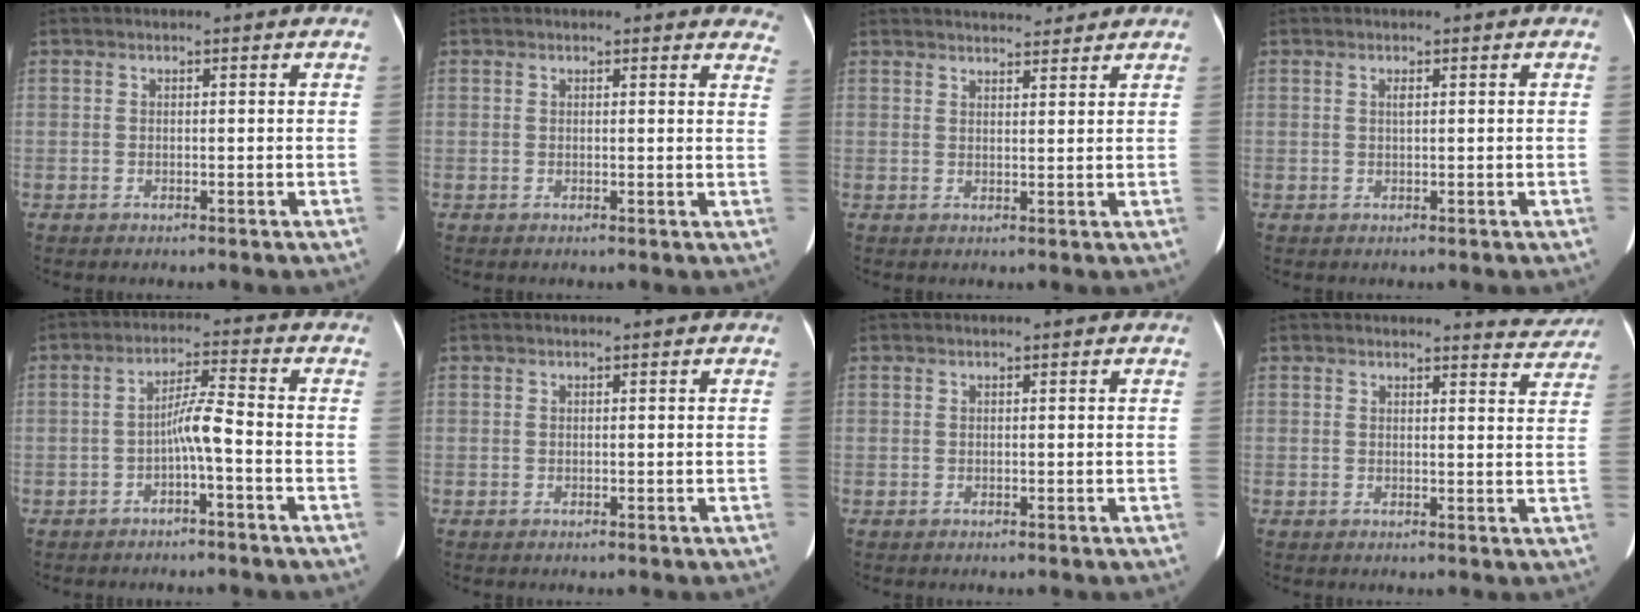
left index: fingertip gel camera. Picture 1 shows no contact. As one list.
[{"total": 6.2, "force": [5.7, 2.1, 1.1], "torque": [0.021, -0.015, 0.026]}, {"total": 6.4, "force": [5.9, 1.2, 1.9], "torque": [-0.025, 0.017, 0.078]}, {"total": 0.6, "force": [0.1, 0.1, 0.6], "torque": [-0.013, 0.000, 0.004]}, {"total": 4.5, "force": [-1.7, -0.1, 4.2], "torque": [-0.077, 0.011, -0.029]}, {"total": 0.0}, {"total": 0.0}, {"total": 4.3, "force": [4.2, 0.4, -0.5], "torque": [0.008, -0.028, 0.030]}]